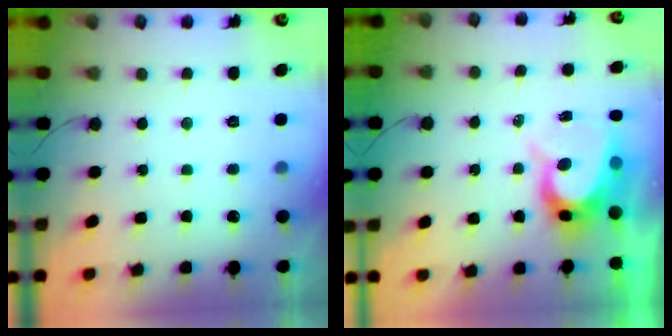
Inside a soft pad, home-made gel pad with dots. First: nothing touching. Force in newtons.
{"total": 7.7, "press": 7.7, "slide": 0.4}